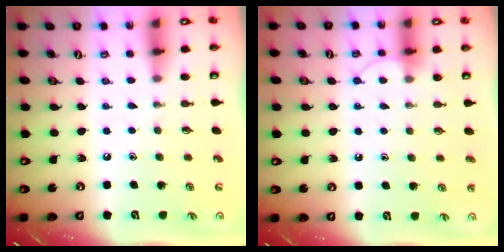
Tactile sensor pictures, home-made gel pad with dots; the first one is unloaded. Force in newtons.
{"total": 5.6, "press": 5.6, "slide": 0.5}